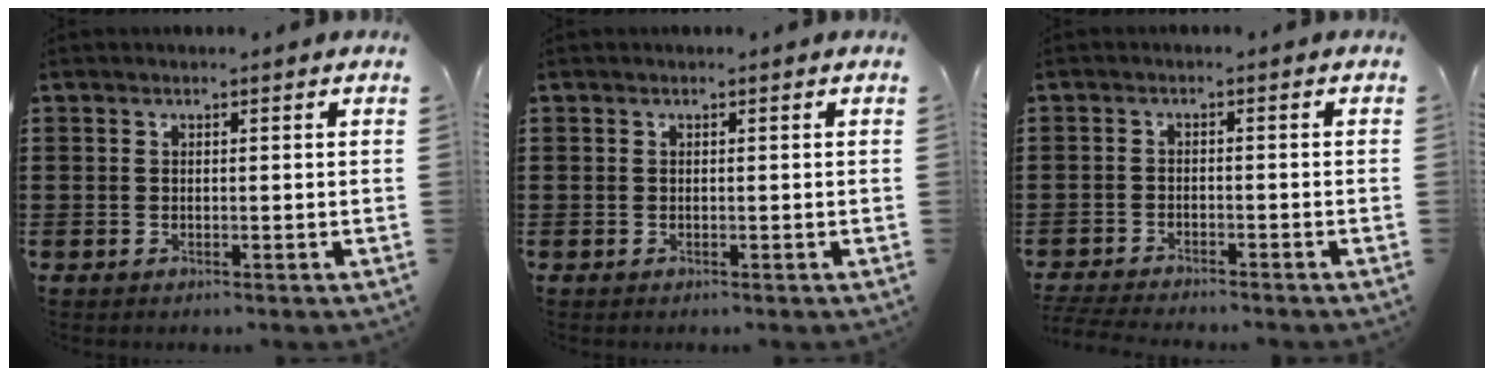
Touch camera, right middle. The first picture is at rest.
{"total": 0.0}
{"total": 3.0, "force": [-3.0, 0.0, 0.2], "torque": [-0.014, -0.005, -0.065]}